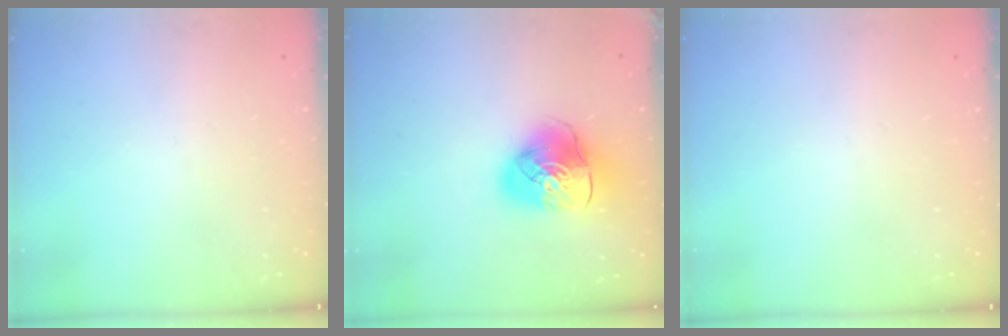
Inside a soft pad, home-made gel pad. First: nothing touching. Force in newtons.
{"total": 12.1, "press": 11.9, "slide": 1.9}
{"total": 0.0}